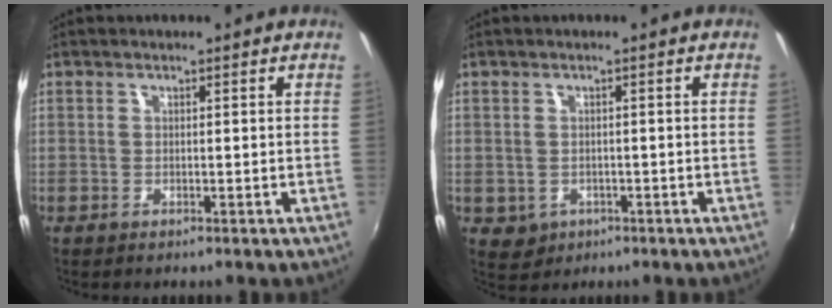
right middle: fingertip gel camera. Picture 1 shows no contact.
{"total": 3.3, "force": [-0.8, 3.0, 1.2], "torque": [-0.028, -0.004, -0.004]}